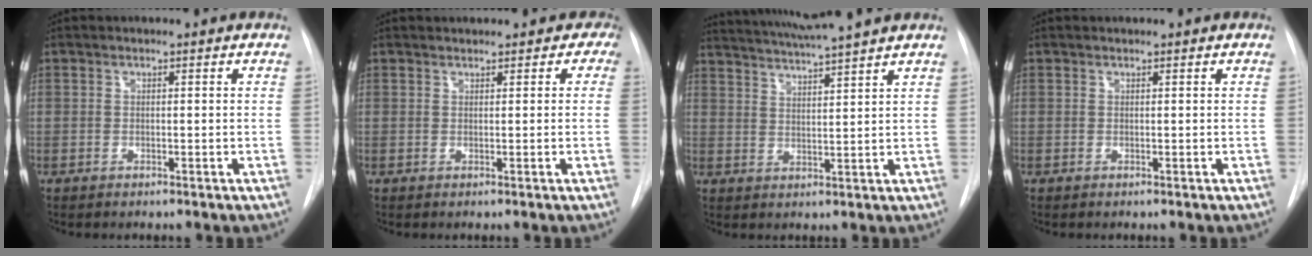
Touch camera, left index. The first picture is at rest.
{"total": 3.5, "force": [2.5, 2.2, 1.2], "torque": [0.009, 0.013, 0.025]}
{"total": 10.4, "force": [9.4, -1.6, 4.2], "torque": [-0.081, 0.013, 0.141]}
{"total": 0.0}